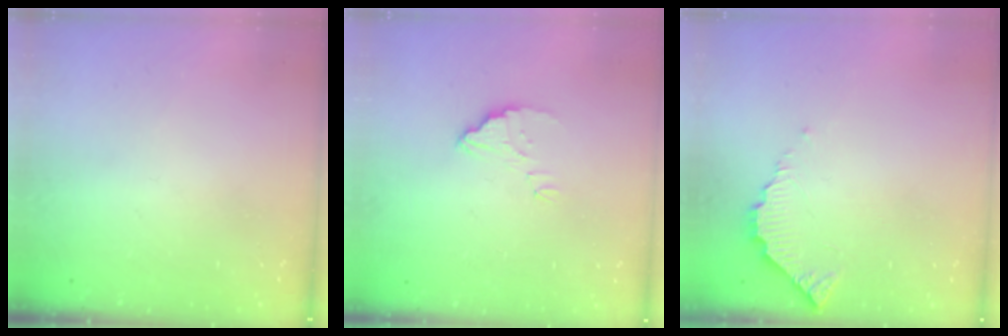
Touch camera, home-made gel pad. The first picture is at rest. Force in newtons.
{"total": 3.5, "press": 3.4, "slide": 0.3}
{"total": 4.8, "press": 4.8, "slide": 0.3}